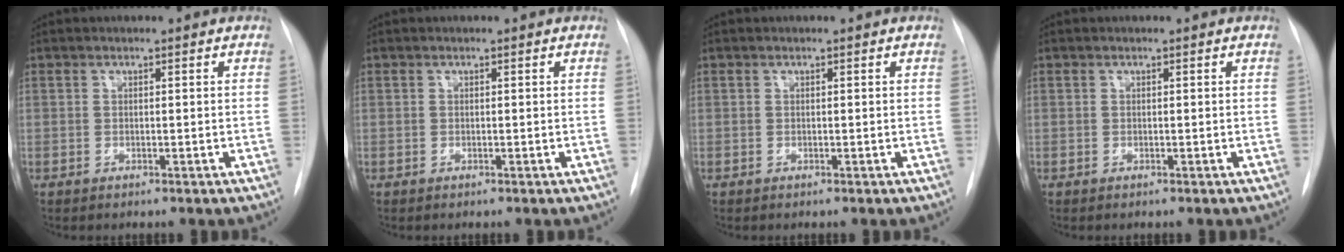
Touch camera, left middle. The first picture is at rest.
{"total": 0.0}
{"total": 0.0}
{"total": 0.0}